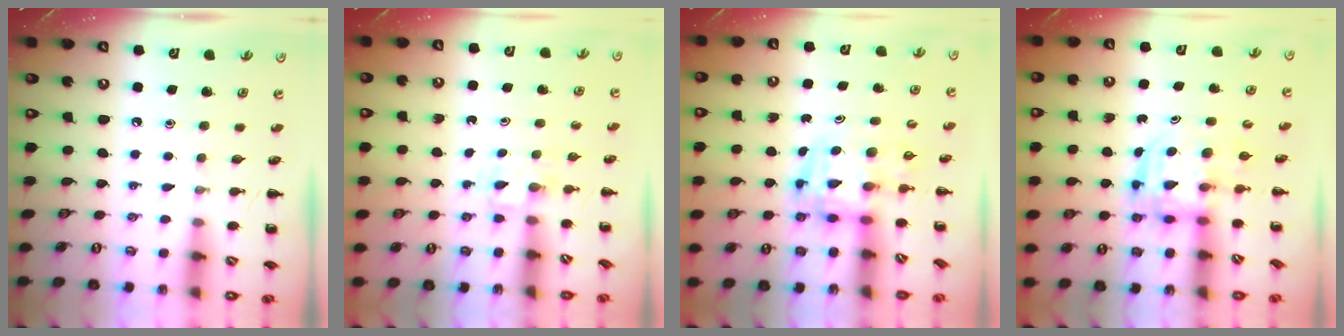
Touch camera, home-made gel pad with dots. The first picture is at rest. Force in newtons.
{"total": 2.3, "press": 2.1, "slide": 0.9}
{"total": 3.4, "press": 3.4, "slide": 0.6}
{"total": 3.0, "press": 3.0, "slide": 0.3}